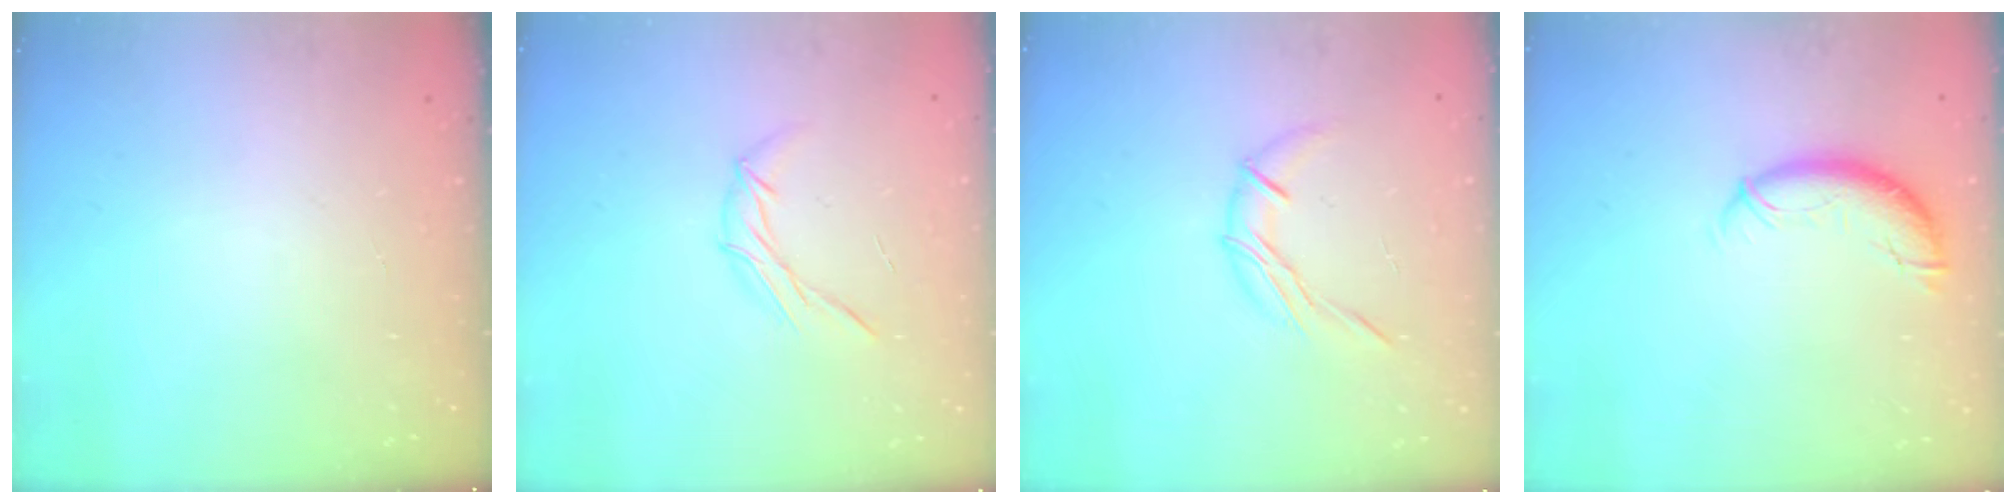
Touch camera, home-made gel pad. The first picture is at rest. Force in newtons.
{"total": 6.6, "press": 6.6, "slide": 0.2}
{"total": 7.7, "press": 7.7, "slide": 0.4}
{"total": 9.4, "press": 9.3, "slide": 1.7}